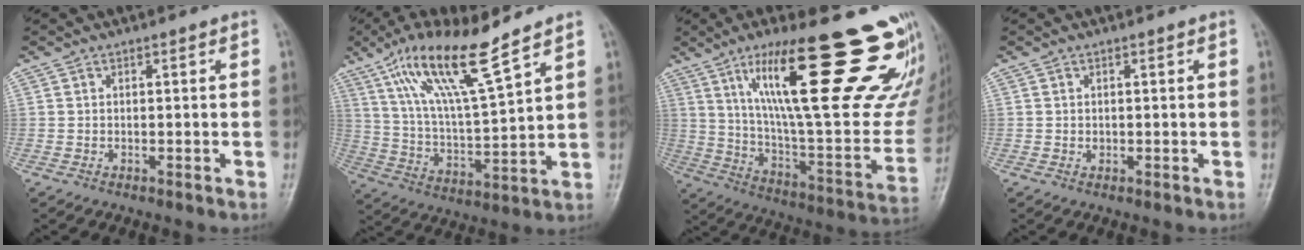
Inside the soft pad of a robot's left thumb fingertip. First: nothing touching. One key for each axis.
{"total": 15.6, "fx": 10.4, "fy": 2.3, "fz": 11.5, "tx": -0.209, "ty": -0.047, "tz": 0.203}
{"total": 34.8, "fx": 19.4, "fy": 7.5, "fz": 28.0, "tx": -0.312, "ty": -0.057, "tz": 0.315}
{"total": 0.7, "fx": 0.2, "fy": 0.6, "fz": 0.3, "tx": 0.002, "ty": 0.001, "tz": 0.002}